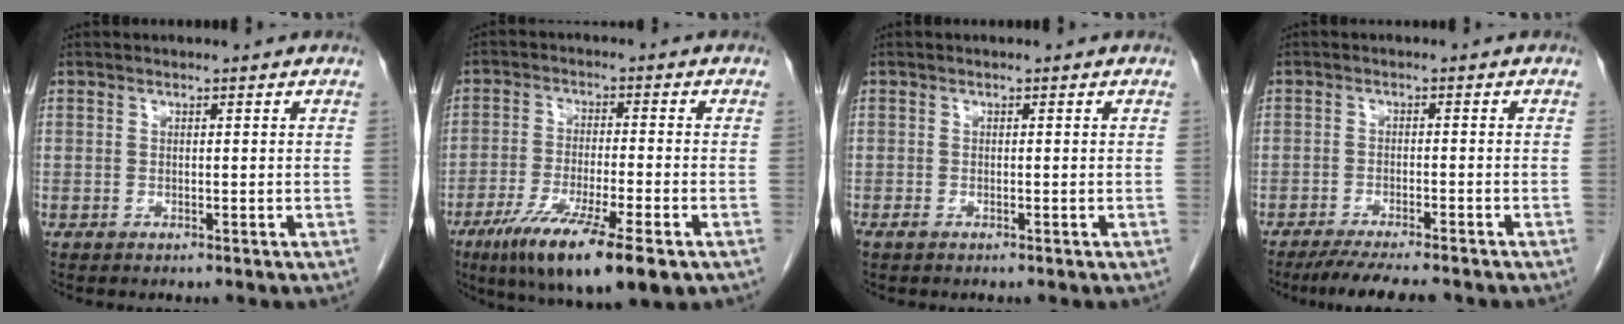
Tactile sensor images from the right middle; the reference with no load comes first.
{"total": 13.8, "force": [-8.1, 1.7, 11.1], "torque": [-0.181, -0.037, -0.132]}
{"total": 0.6, "force": [-0.4, 0.3, 0.4], "torque": [-0.011, -0.001, -0.006]}
{"total": 8.7, "force": [-7.4, 0.8, 4.5], "torque": [-0.067, -0.020, -0.113]}